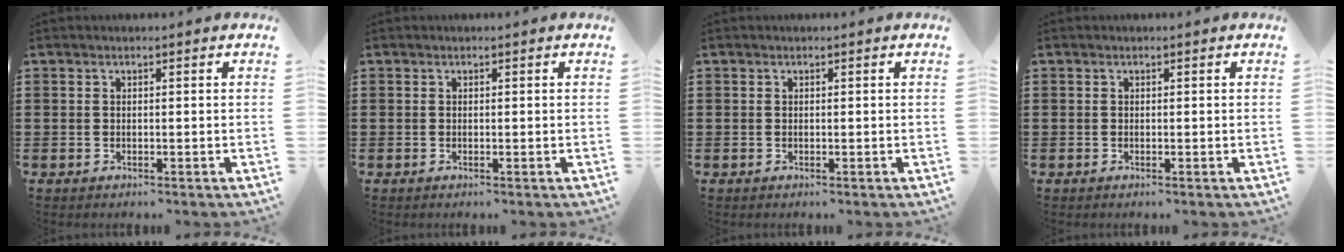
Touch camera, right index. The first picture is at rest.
{"total": 0.0}
{"total": 0.0}
{"total": 0.0}